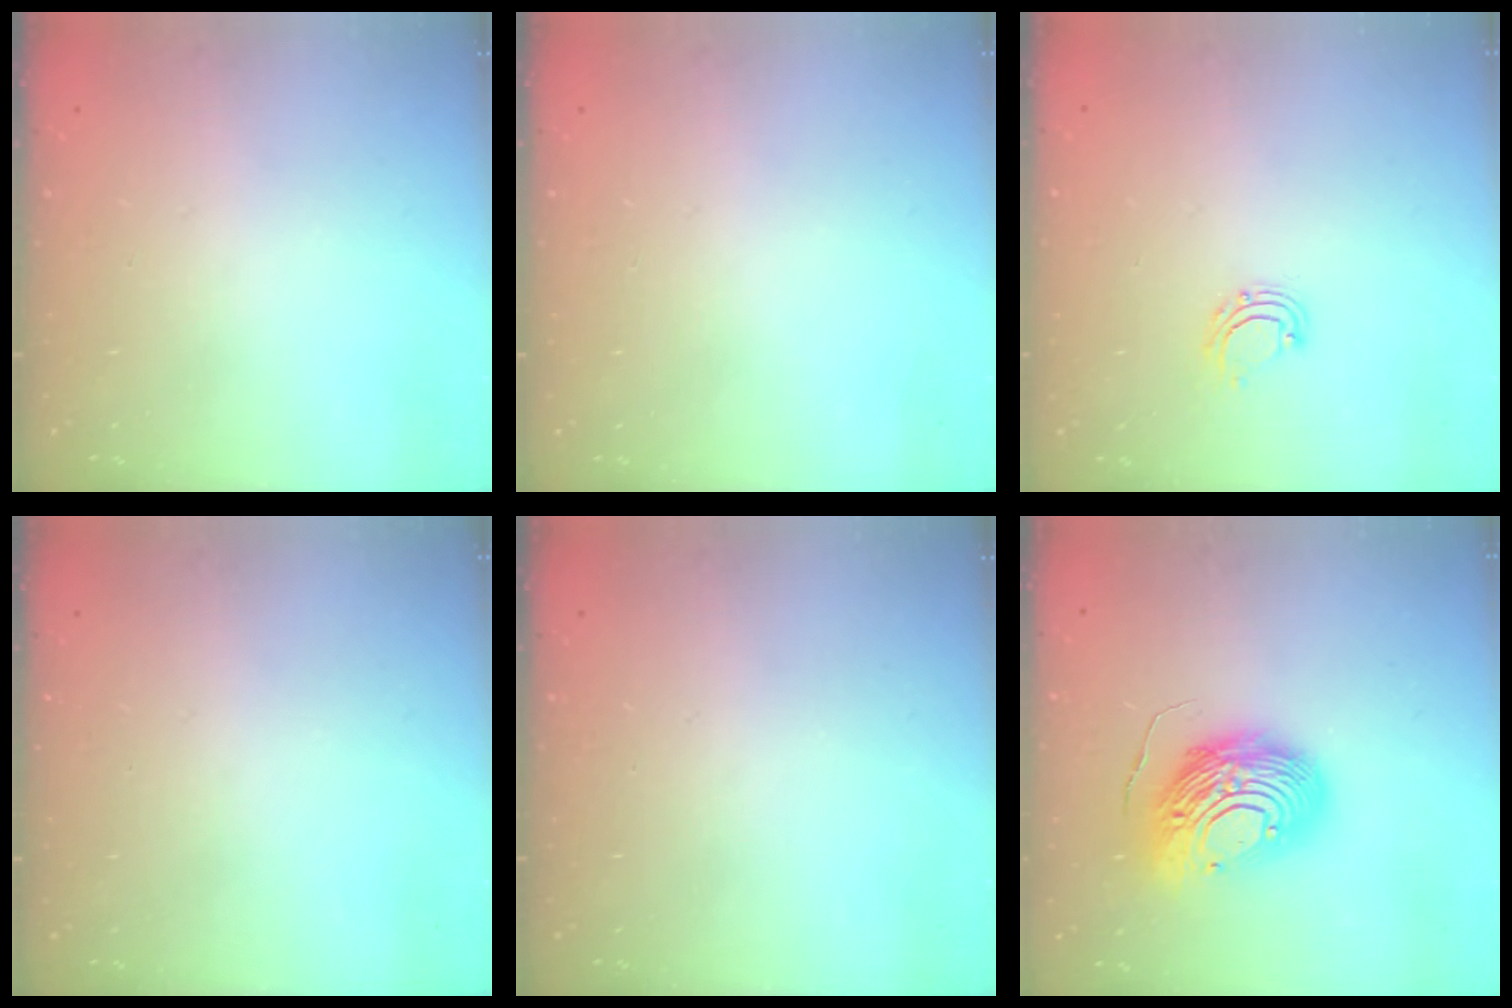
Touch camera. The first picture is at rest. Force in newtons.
{"total": 0.0}
{"total": 6.2, "press": 6.1, "slide": 0.5}
{"total": 0.0}
{"total": 0.0}
{"total": 14.5, "press": 14.4, "slide": 1.5}